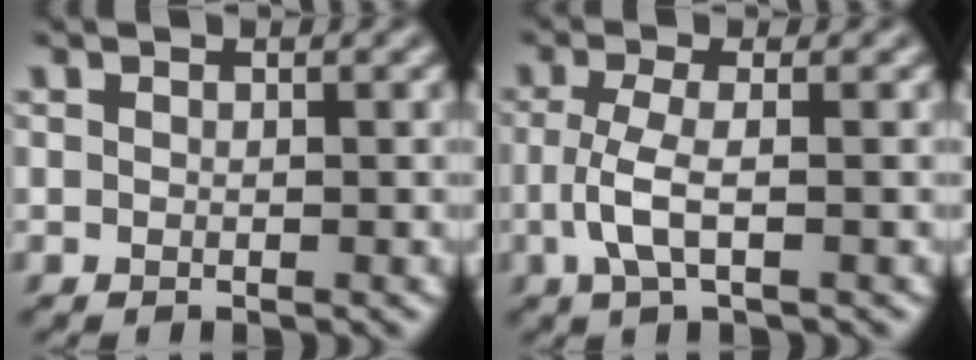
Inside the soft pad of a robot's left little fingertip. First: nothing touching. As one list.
[{"total": 3.0, "force": [-0.8, 0.7, 2.8], "torque": [-0.069, 0.001, -0.018]}]